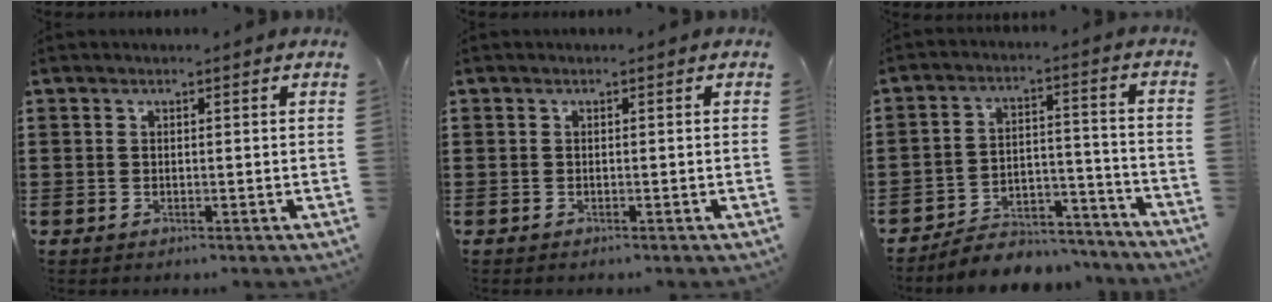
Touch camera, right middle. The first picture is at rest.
{"total": 0.0}
{"total": 6.2, "force": [-5.9, 1.8, 0.7], "torque": [-0.008, 0.023, -0.118]}